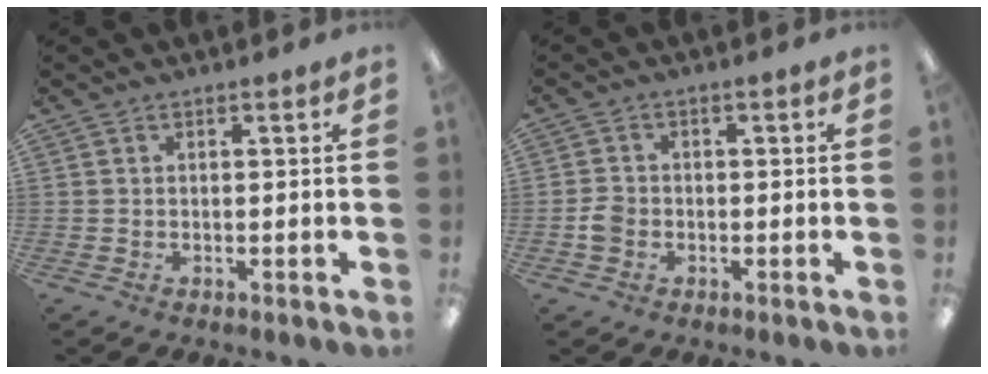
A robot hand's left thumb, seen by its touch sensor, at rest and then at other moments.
{"total": 3.3, "force": [-1.1, 2.7, 1.6], "torque": [-0.026, 0.009, -0.022]}